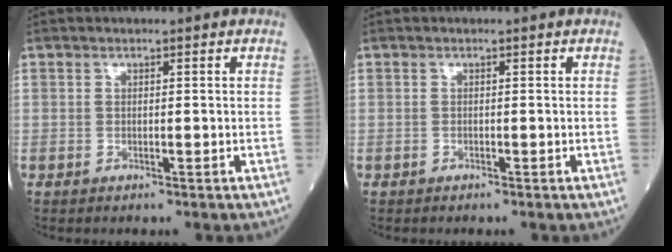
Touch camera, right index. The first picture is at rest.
{"total": 0.0}